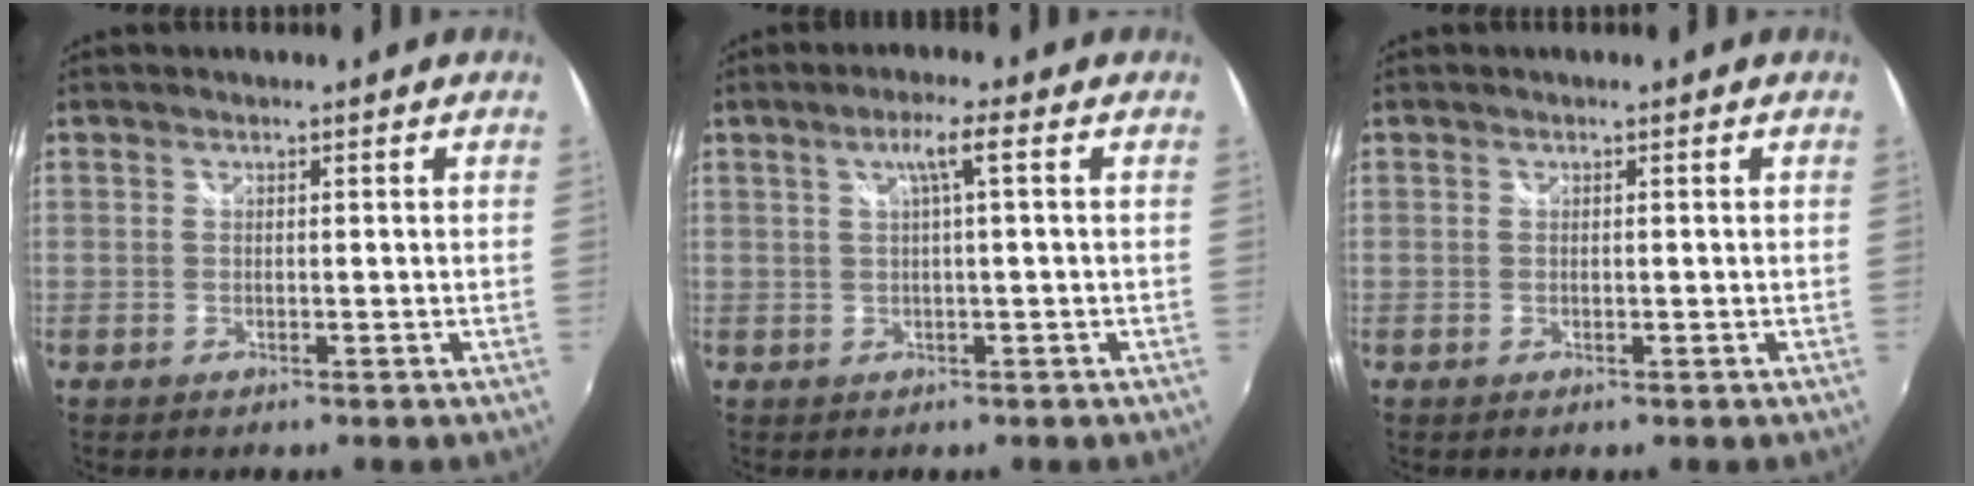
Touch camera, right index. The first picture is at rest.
{"total": 3.8, "force": [0.9, -0.3, 3.6], "torque": [-0.067, 0.006, 0.017]}
{"total": 0.0}